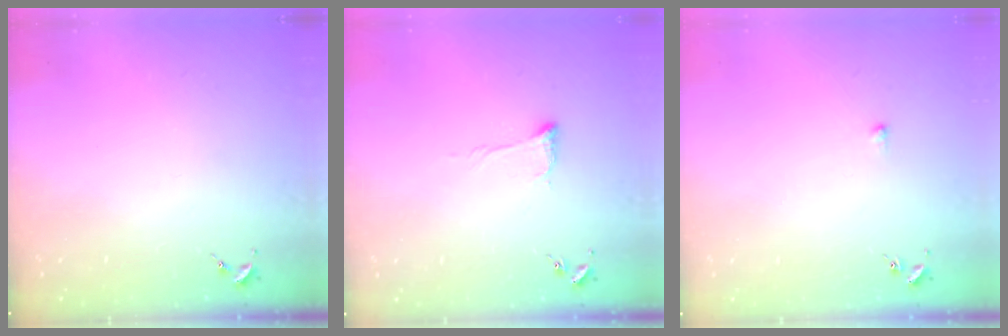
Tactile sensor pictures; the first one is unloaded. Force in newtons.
{"total": 5.6, "press": 5.5, "slide": 0.8}
{"total": 2.7, "press": 2.7, "slide": 0.6}